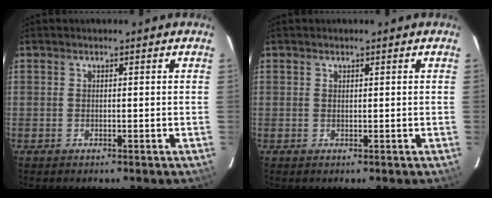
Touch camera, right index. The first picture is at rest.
{"total": 0.0}